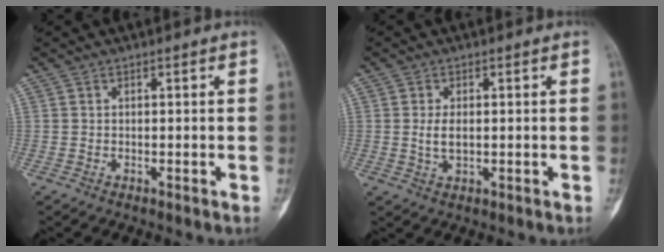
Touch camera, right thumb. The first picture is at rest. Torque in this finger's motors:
{"motor_torque": [-0.11, 0.24, 0.13, -0.12, 0.11]}